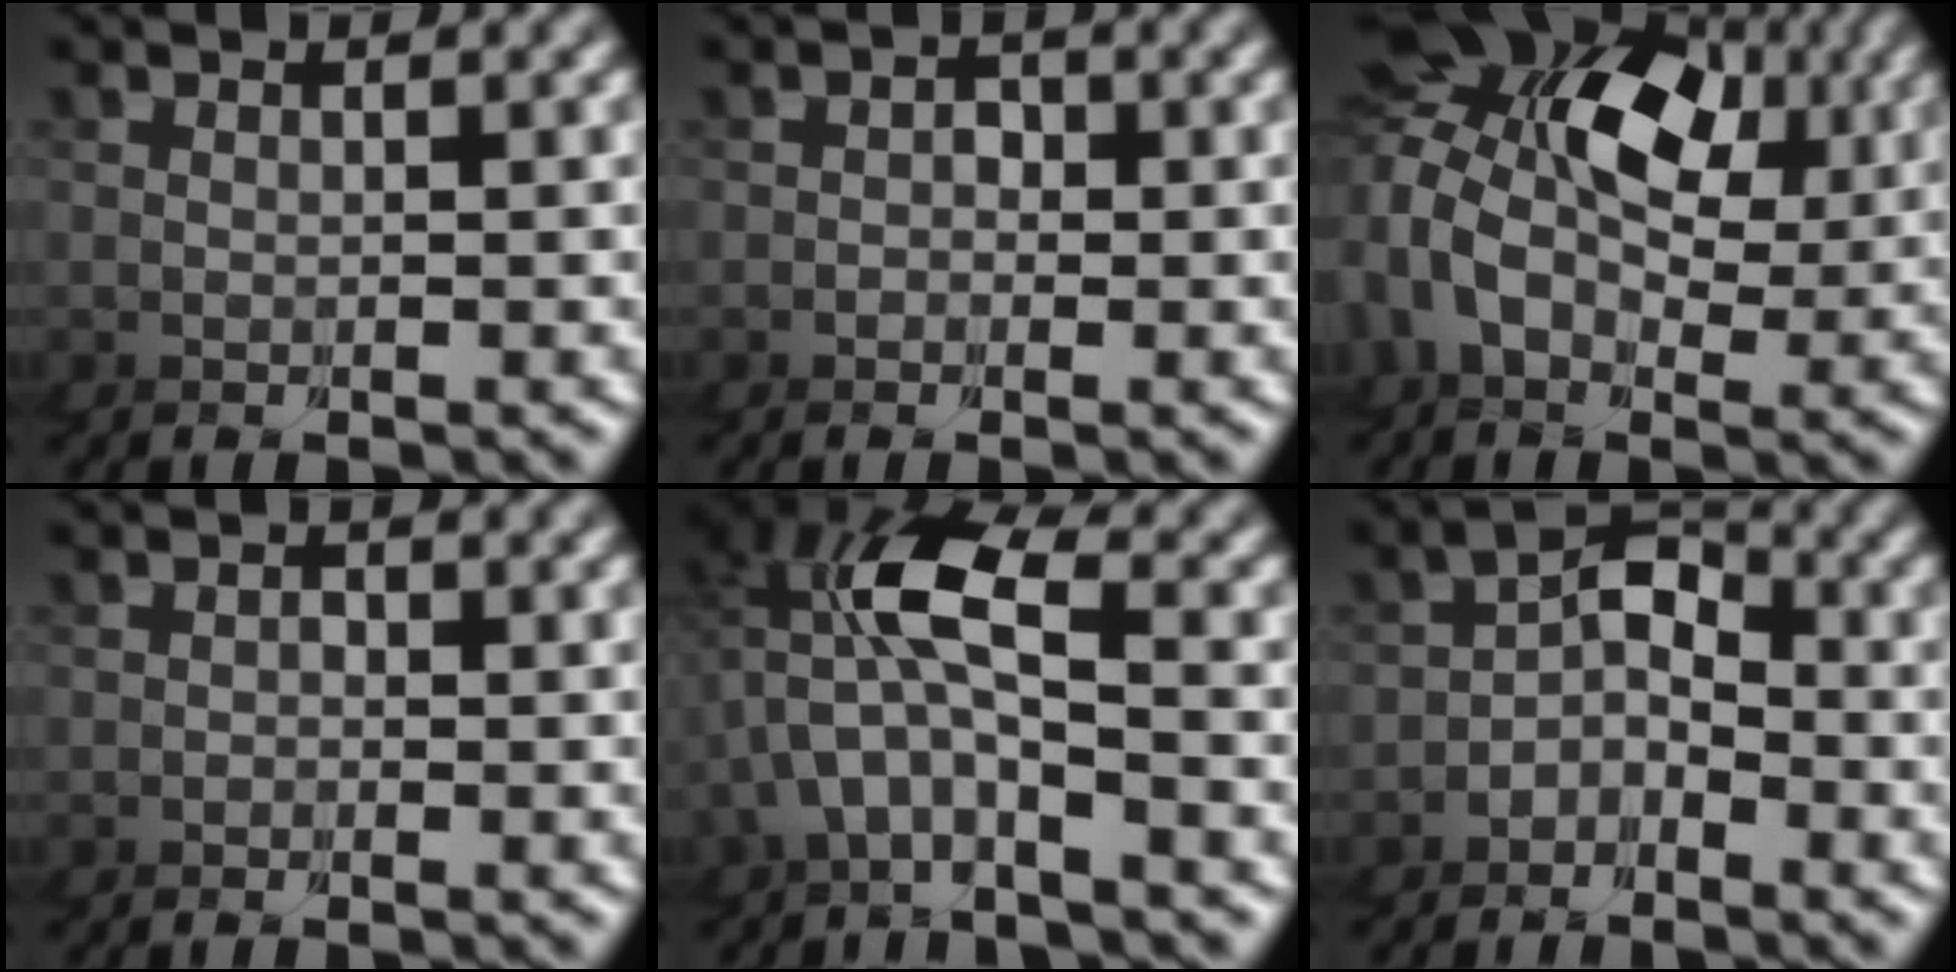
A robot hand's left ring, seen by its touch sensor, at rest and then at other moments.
{"total": 2.3, "force": [-0.3, 2.3, 0.0], "torque": [-0.018, -0.011, -0.003]}
{"total": 13.1, "force": [0.9, 11.4, 6.4], "torque": [-0.141, -0.001, -0.009]}
{"total": 1.4, "force": [-0.5, 1.2, 0.5], "torque": [-0.025, -0.013, -0.004]}
{"total": 4.8, "force": [-1.6, 3.3, 3.1], "torque": [-0.114, -0.021, -0.017]}
{"total": 4.5, "force": [-2.6, 3.6, 0.5], "torque": [-0.037, -0.020, -0.046]}